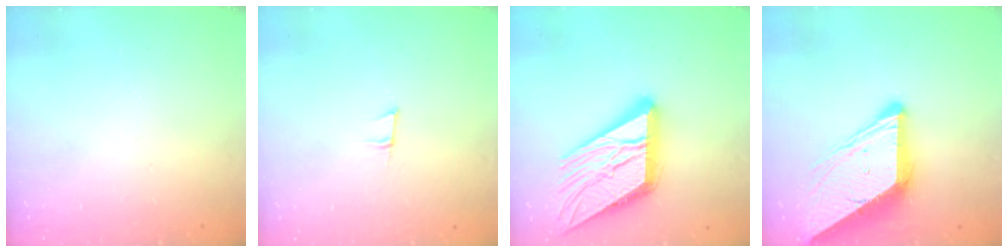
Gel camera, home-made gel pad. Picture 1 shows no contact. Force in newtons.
{"total": 5.5, "press": 5.4, "slide": 0.8}
{"total": 21.6, "press": 21.4, "slide": 2.5}
{"total": 10.9, "press": 10.8, "slide": 1.0}